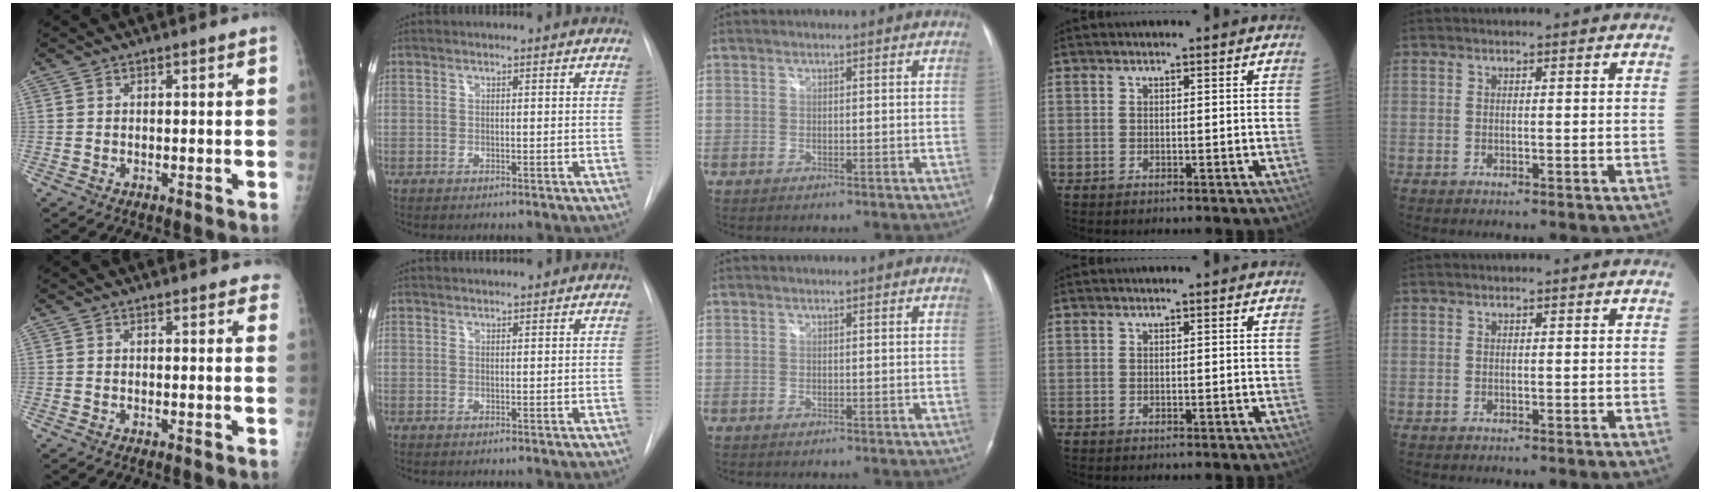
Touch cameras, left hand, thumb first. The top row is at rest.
{"thumb": {"total": 2.7, "force": [2.4, 1.0, 0.7], "torque": [0.016, -0.007, 0.011]}, "index": {"total": 1.3, "force": [1.3, 0.1, 0.1], "torque": [-0.005, 0.017, 0.026]}}